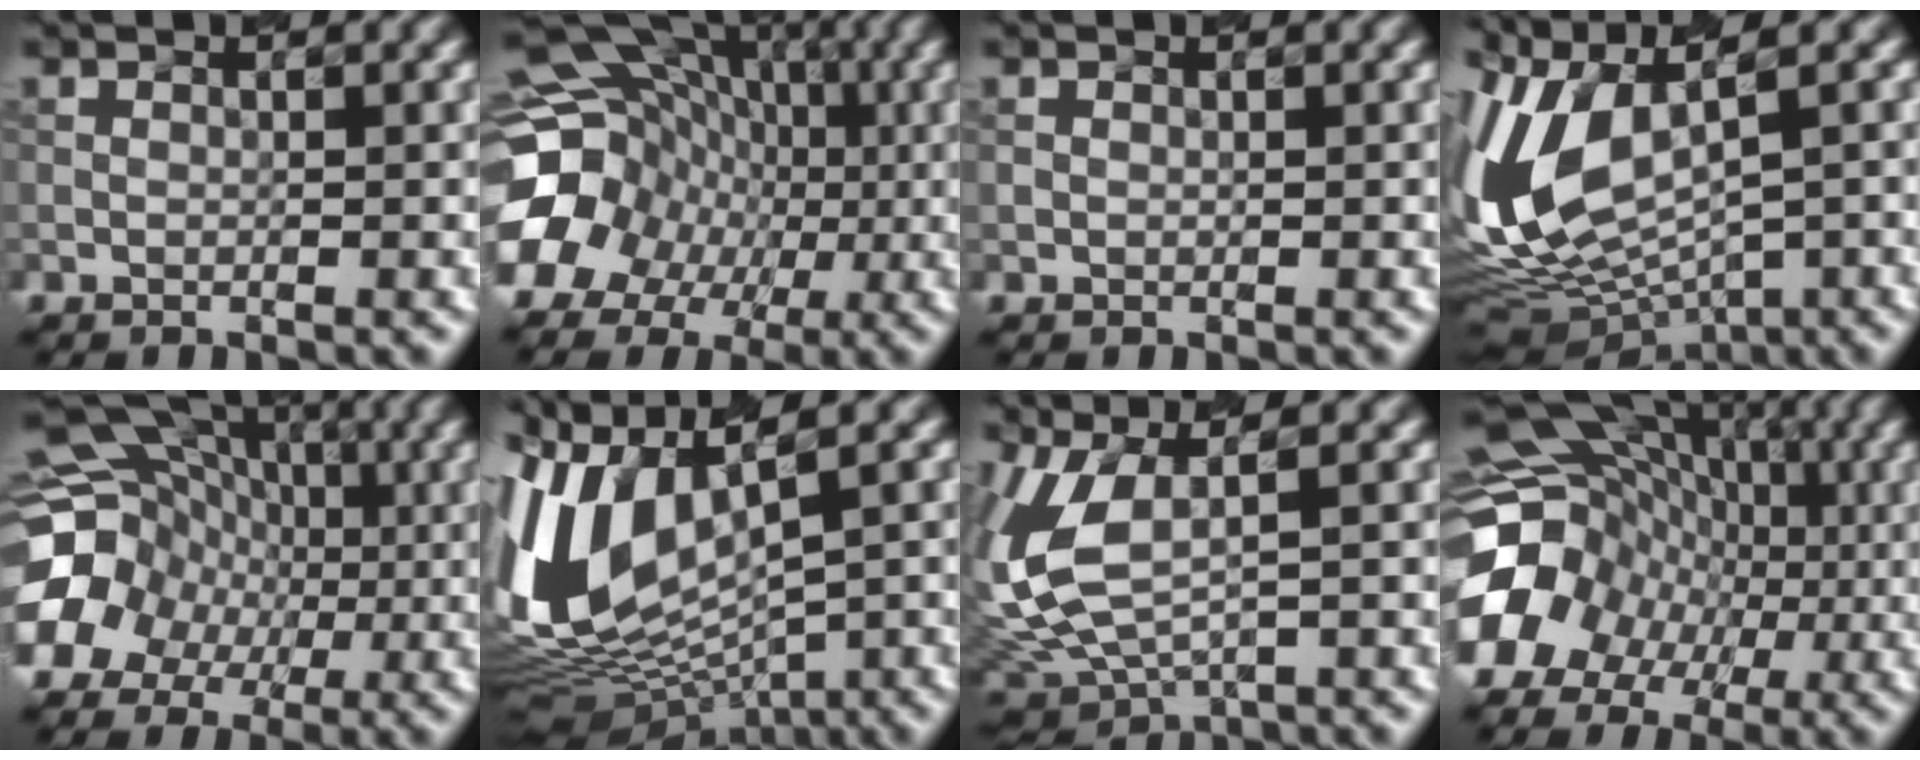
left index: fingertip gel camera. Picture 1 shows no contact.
{"total": 16.7, "force": [-2.2, 13.8, 9.0], "torque": [-0.154, 0.009, -0.046]}
{"total": 0.0}
{"total": 11.8, "force": [0.8, 5.2, 10.5], "torque": [-0.239, -0.002, 0.042]}
{"total": 15.5, "force": [-1.4, 13.8, 6.9], "torque": [-0.151, 0.015, -0.041]}
{"total": 11.7, "force": [0.8, 6.9, 9.4], "torque": [-0.212, -0.006, 0.037]}
{"total": 7.2, "force": [0.7, 3.2, 6.4], "torque": [-0.159, -0.005, 0.022]}
{"total": 14.7, "force": [-3.4, 12.3, 7.4], "torque": [-0.136, -0.003, -0.055]}